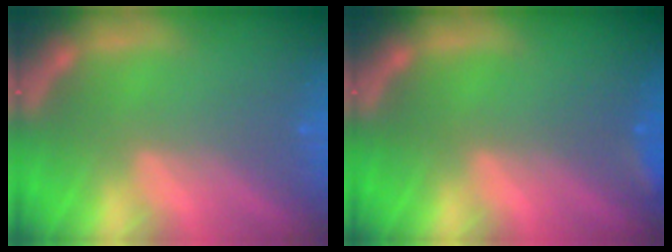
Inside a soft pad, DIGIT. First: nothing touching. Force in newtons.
{"total": 1.4}